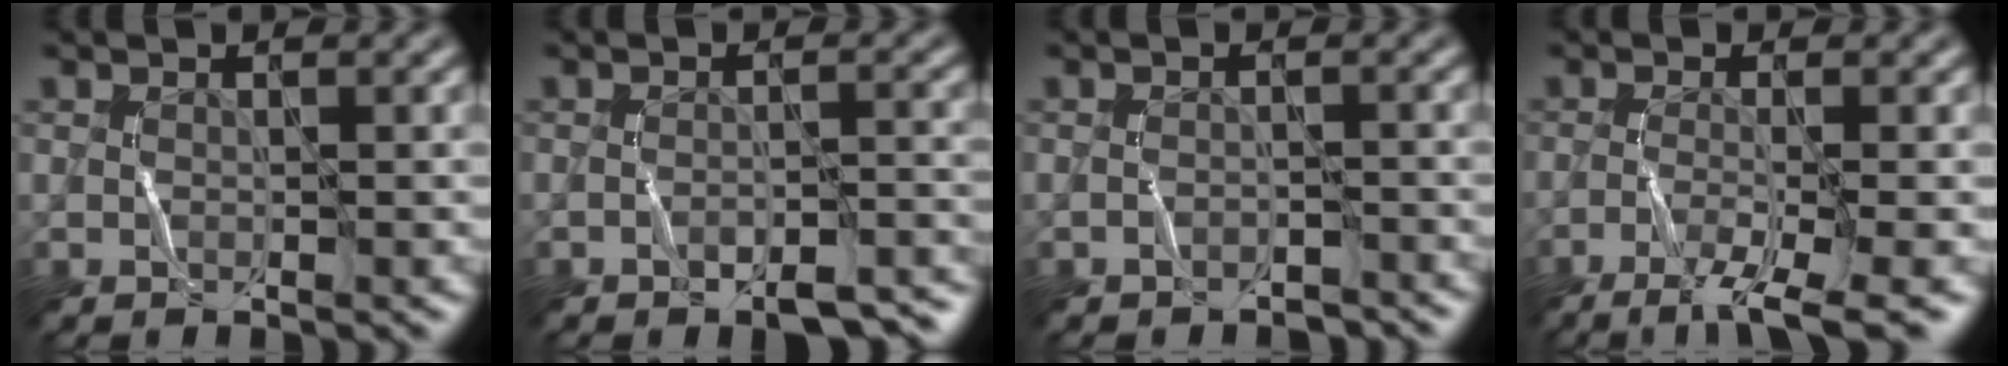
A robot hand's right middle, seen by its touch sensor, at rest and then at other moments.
{"total": 4.1, "force": [-3.2, 1.1, 2.2], "torque": [-0.037, 0.007, -0.042]}
{"total": 1.6, "force": [-1.6, 0.3, 0.0], "torque": [0.005, 0.008, -0.023]}
{"total": 5.5, "force": [-3.4, 1.1, 4.2], "torque": [-0.064, 0.005, -0.065]}